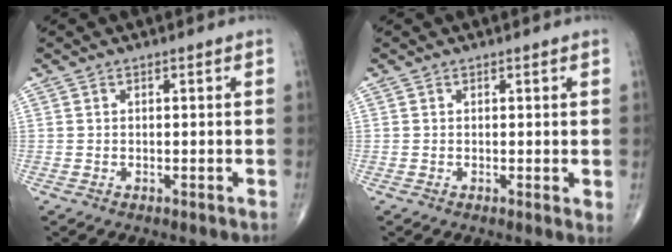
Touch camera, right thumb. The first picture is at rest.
{"total": 1.4, "force": [0.3, 0.4, 1.3], "torque": [-0.018, -0.005, 0.000]}